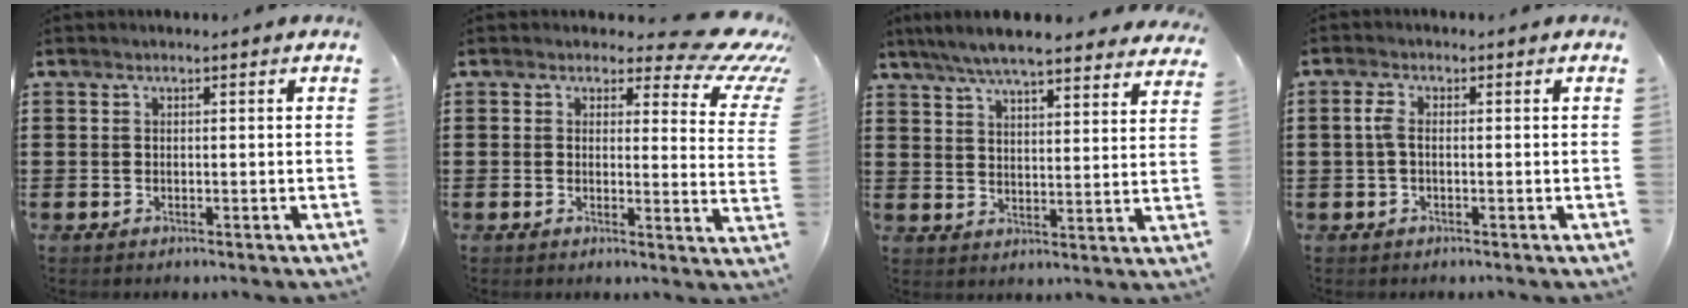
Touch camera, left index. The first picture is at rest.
{"total": 5.9, "force": [4.4, 1.7, 3.5], "torque": [-0.055, -0.027, 0.073]}
{"total": 6.8, "force": [6.2, 0.3, 2.7], "torque": [-0.076, -0.024, 0.110]}
{"total": 2.4, "force": [-0.1, 0.9, 2.2], "torque": [-0.058, -0.004, -0.006]}